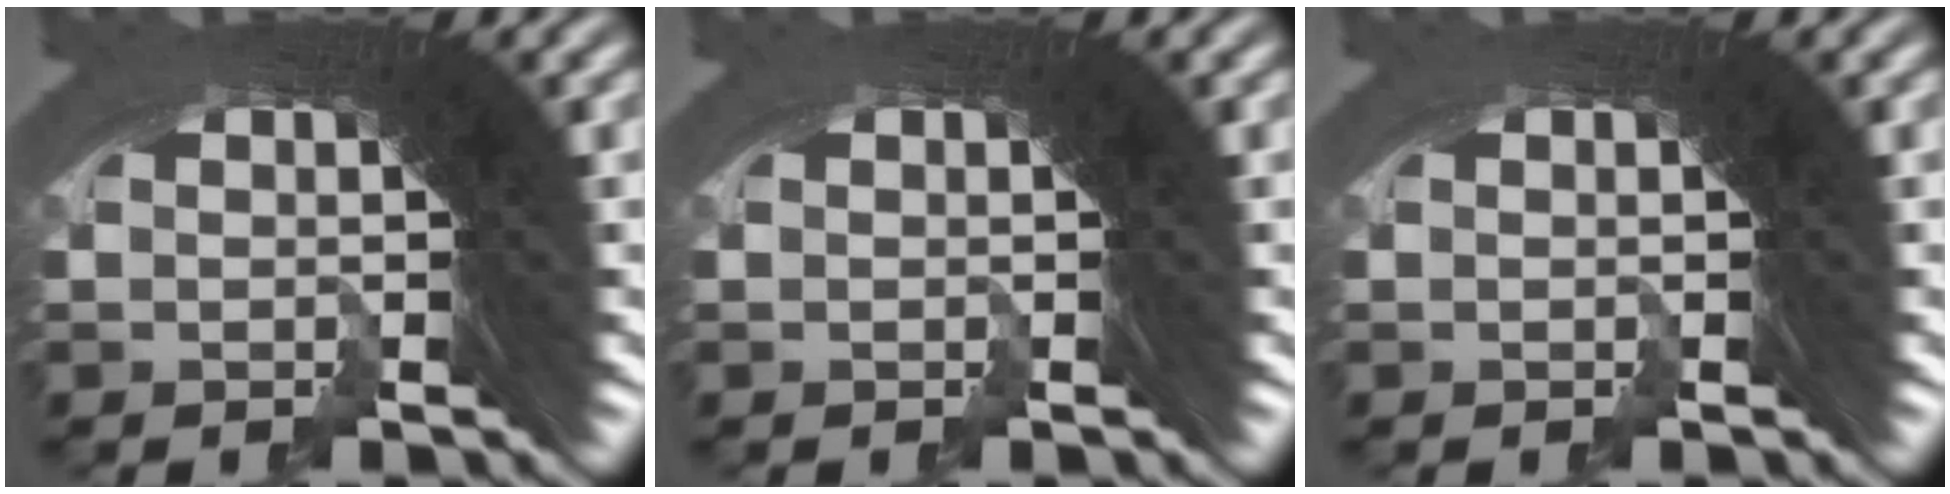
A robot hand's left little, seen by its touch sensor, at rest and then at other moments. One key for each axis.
{"total": 0.0}
{"total": 0.0}